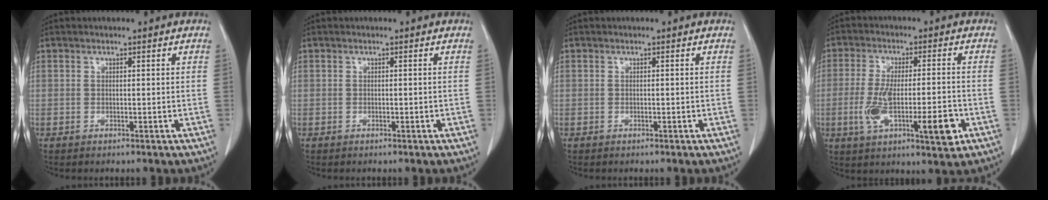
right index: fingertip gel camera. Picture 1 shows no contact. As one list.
[{"total": 0.0}, {"total": 0.0}, {"total": 11.6, "force": [-3.5, 2.3, 10.9], "torque": [-0.190, -0.005, -0.049]}]